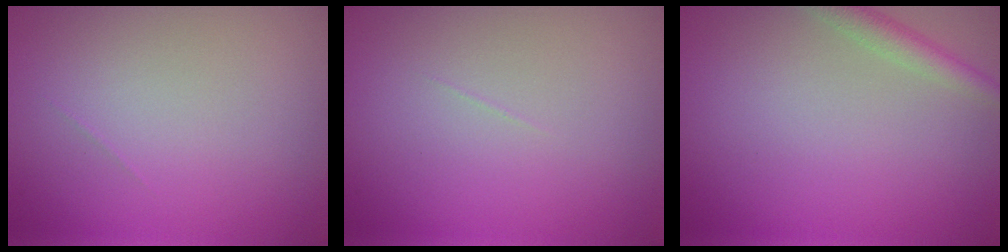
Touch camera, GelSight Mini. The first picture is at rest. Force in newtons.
{"total": 0.0}
{"total": 2.2, "press": 2.2, "slide": 0.1}